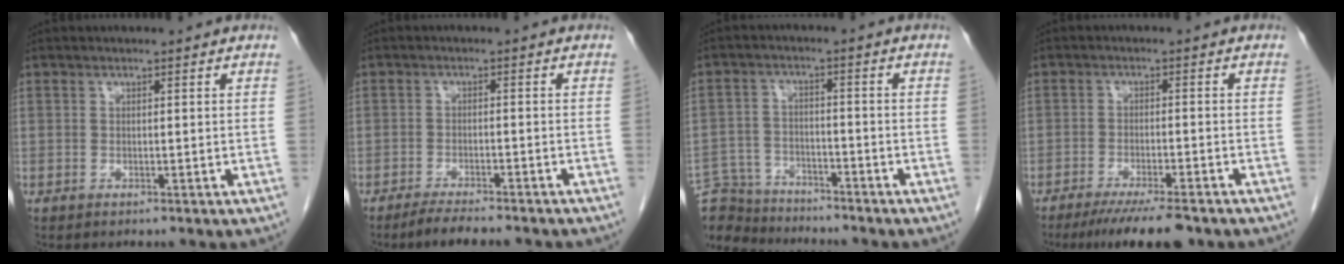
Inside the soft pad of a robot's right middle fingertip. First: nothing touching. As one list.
[{"total": 7.1, "force": [-6.2, 0.8, 3.4], "torque": [-0.045, -0.011, -0.094]}, {"total": 11.0, "force": [-10.5, 3.1, 1.4], "torque": [-0.029, 0.016, -0.171]}, {"total": 9.0, "force": [-7.2, 1.0, 5.4], "torque": [-0.076, -0.018, -0.110]}]